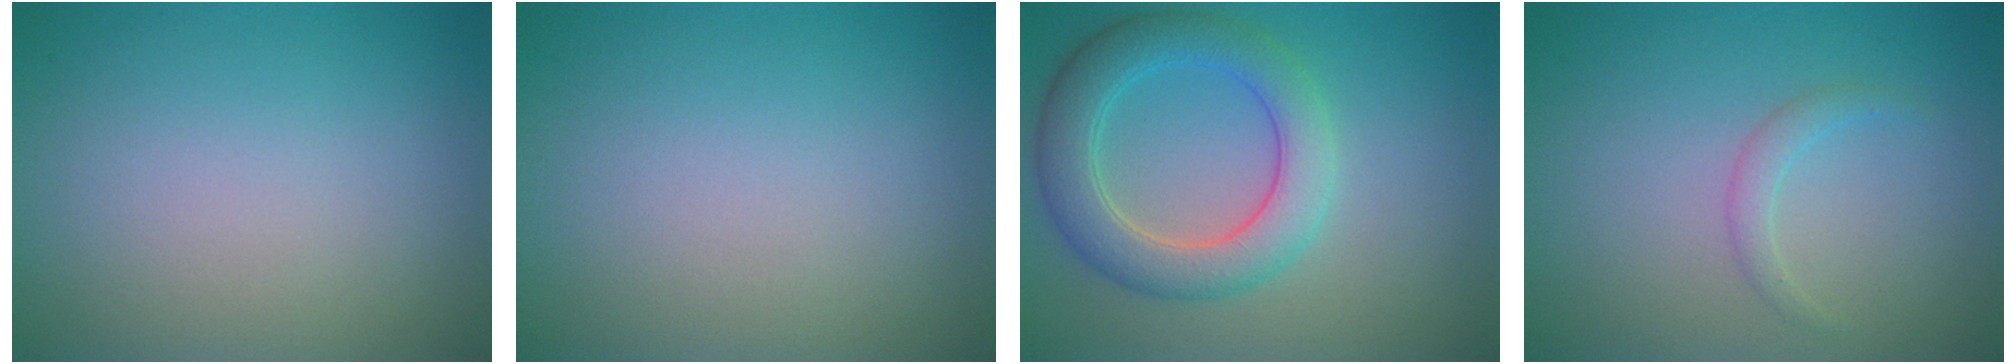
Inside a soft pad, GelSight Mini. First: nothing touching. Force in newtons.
{"total": 0.0}
{"total": 5.5, "press": 5.5, "slide": 0.2}
{"total": 1.2, "press": 1.2, "slide": 0.0}